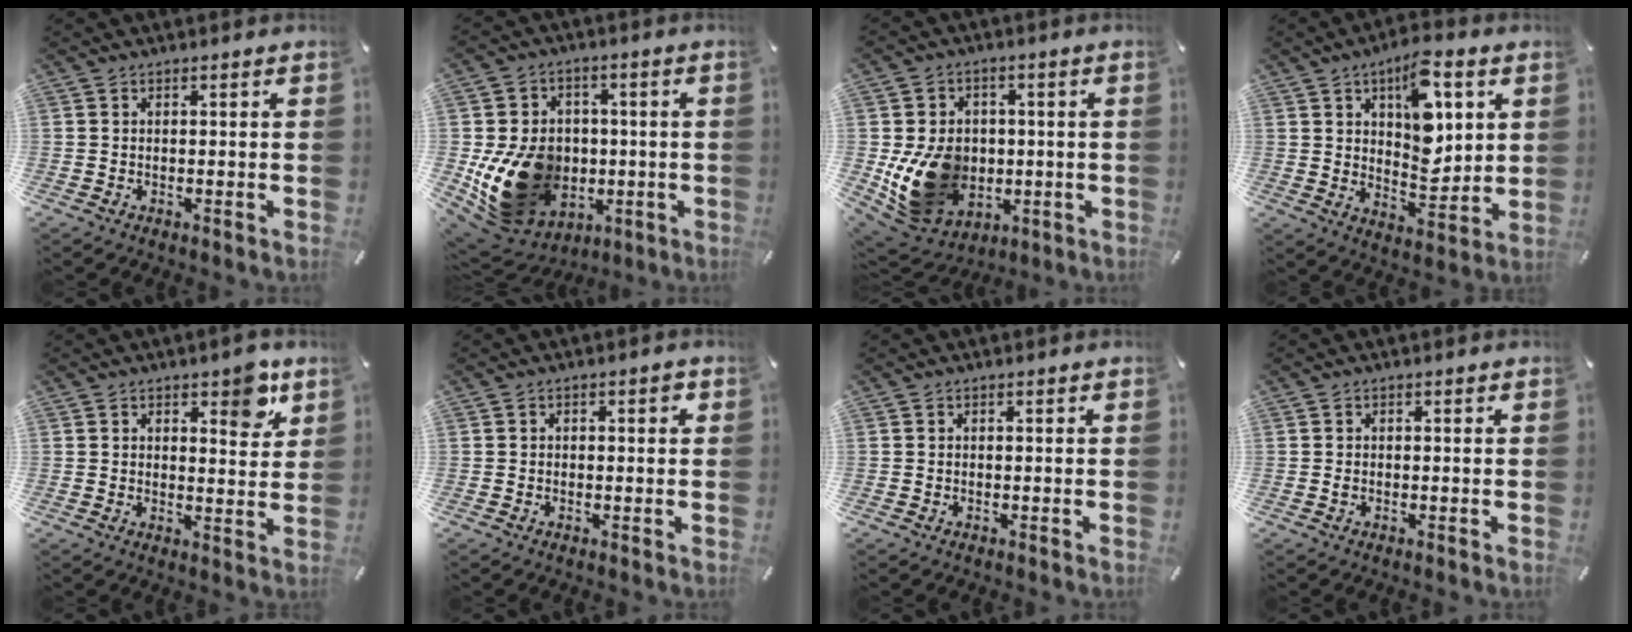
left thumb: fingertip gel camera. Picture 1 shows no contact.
{"total": 18.0, "force": [-2.7, 14.8, 9.9], "torque": [-0.194, 0.006, -0.032]}
{"total": 15.4, "force": [-1.9, 12.8, 8.3], "torque": [-0.168, 0.003, -0.025]}
{"total": 13.9, "force": [5.1, 8.2, 10.0], "torque": [-0.124, -0.022, 0.087]}
{"total": 7.2, "force": [4.2, 3.6, 4.6], "torque": [-0.037, -0.024, 0.064]}
{"total": 1.2, "force": [0.1, 0.6, 1.0], "torque": [-0.020, 0.004, 0.000]}
{"total": 0.0}
{"total": 0.7, "force": [-0.1, 0.5, 0.5], "torque": [-0.009, 0.001, -0.003]}